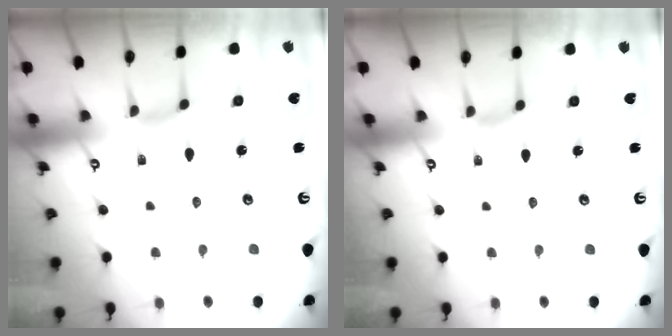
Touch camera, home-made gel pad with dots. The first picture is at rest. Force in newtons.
{"total": 1.2, "press": 1.1, "slide": 0.4}